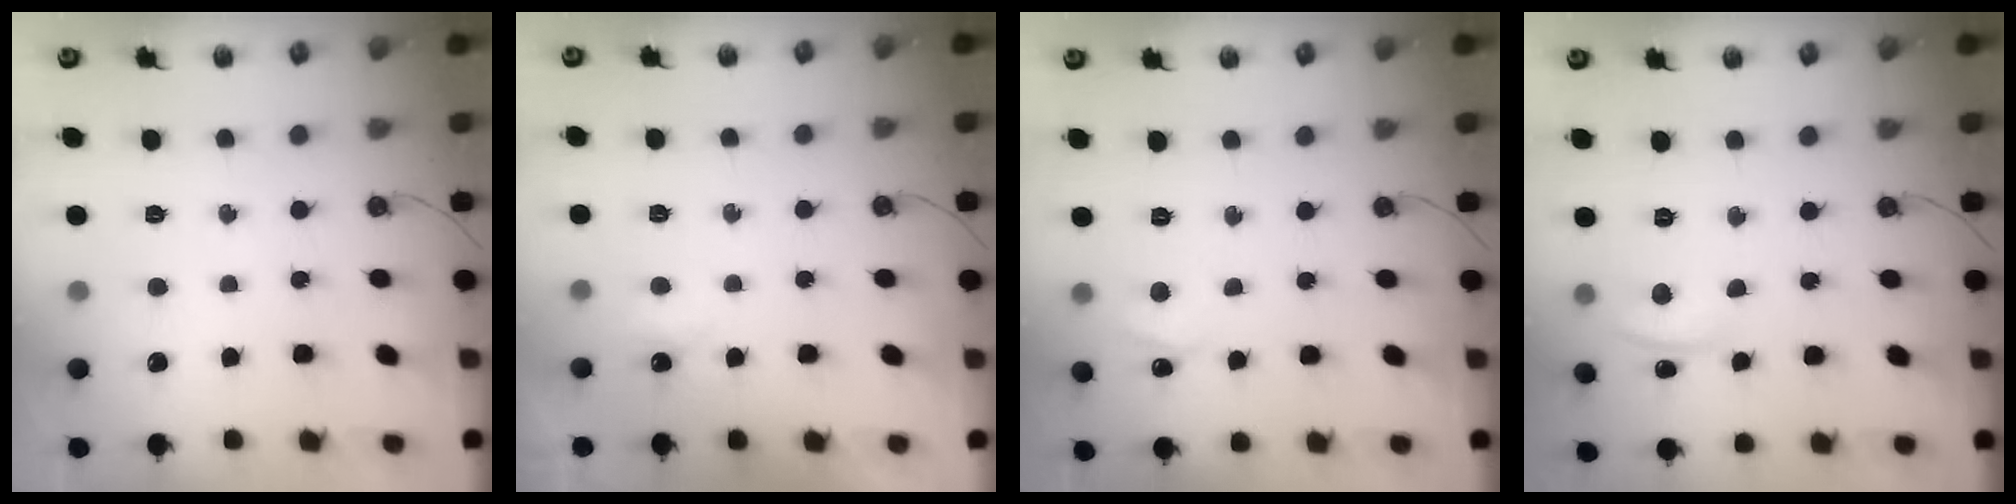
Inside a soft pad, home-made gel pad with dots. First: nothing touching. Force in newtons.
{"total": 2.7, "press": 2.6, "slide": 0.5}
{"total": 1.9, "press": 1.9, "slide": 0.2}
{"total": 8.7, "press": 1.6, "slide": 8.5}